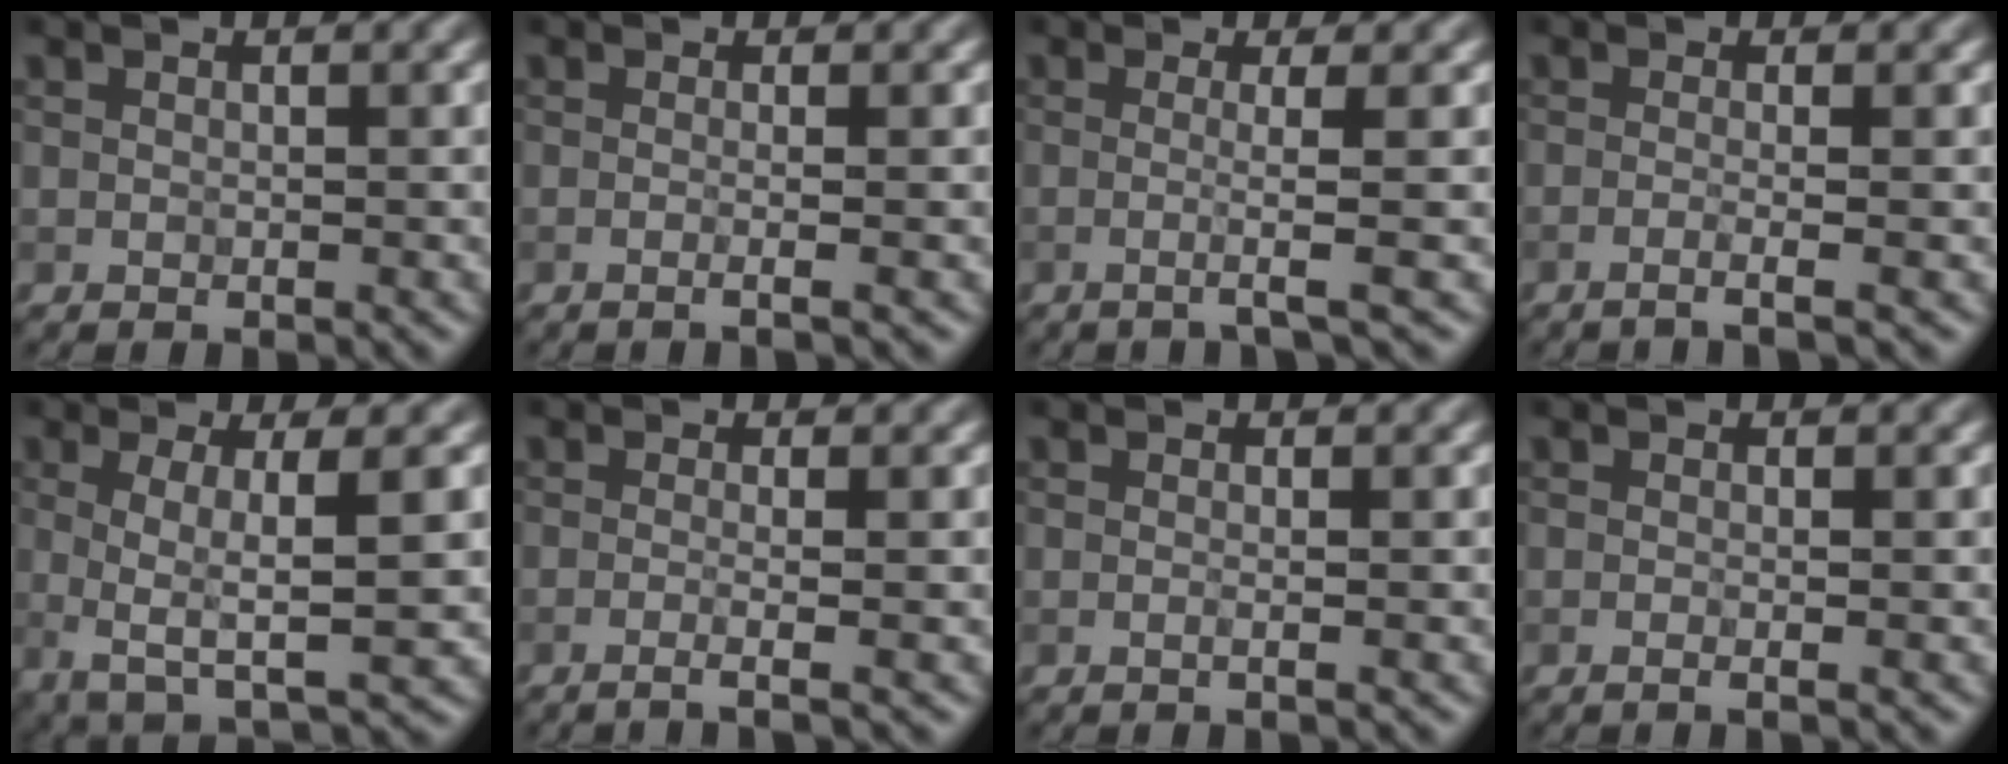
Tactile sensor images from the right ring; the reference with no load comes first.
{"total": 2.4, "force": [0.0, 1.1, 2.1], "torque": [-0.010, -0.007, -0.029]}
{"total": 2.8, "force": [-0.2, 0.4, 2.7], "torque": [-0.045, -0.008, -0.017]}
{"total": 2.3, "force": [-0.6, 0.8, 2.1], "torque": [-0.015, -0.007, -0.028]}
{"total": 5.8, "force": [-0.1, 1.6, 5.6], "torque": [-0.086, -0.003, -0.004]}
{"total": 2.8, "force": [-0.4, 1.1, 2.5], "torque": [-0.018, -0.004, -0.032]}
{"total": 1.1, "force": [-0.1, 0.4, 1.0], "torque": [-0.012, -0.008, -0.011]}
{"total": 1.3, "force": [-0.1, 0.5, 1.2], "torque": [-0.010, -0.009, -0.015]}